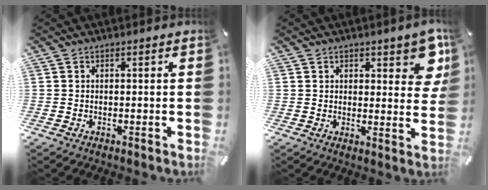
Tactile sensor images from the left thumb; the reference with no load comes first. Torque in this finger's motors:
{"motor_torque": [0.33, -0.26, 0.35, 0.06, 0.04]}